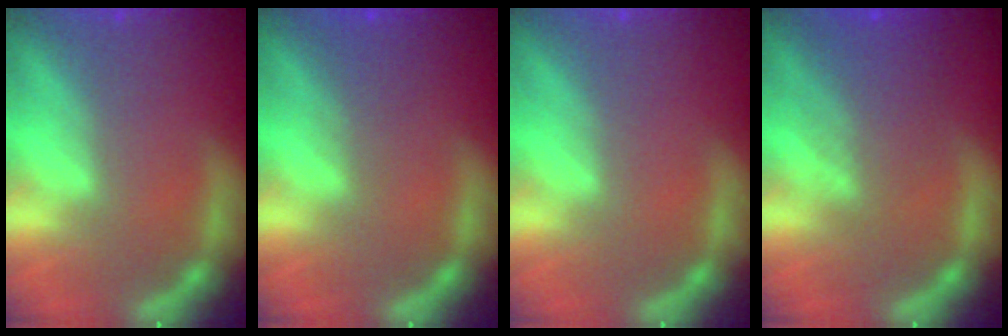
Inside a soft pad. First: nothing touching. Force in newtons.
{"total": 2.0}
{"total": 0.0}
{"total": 4.6}